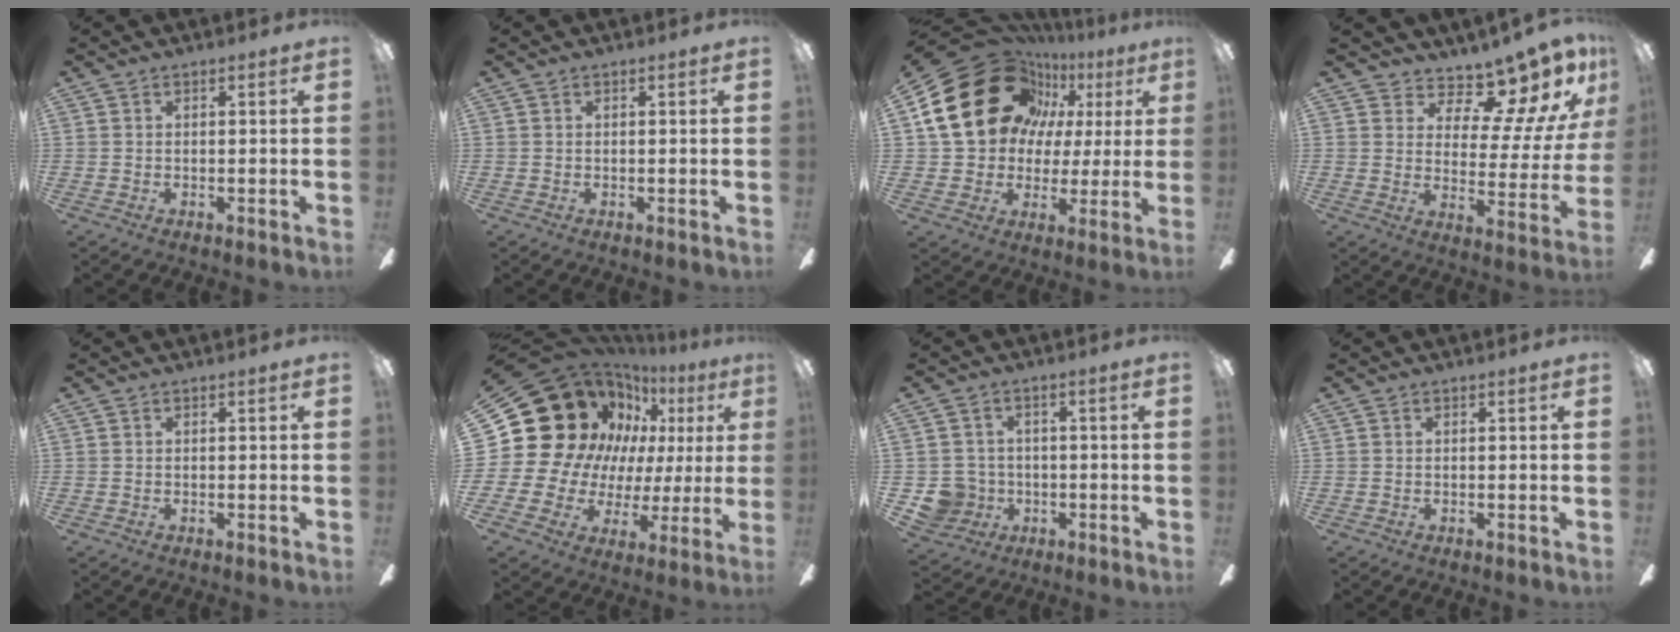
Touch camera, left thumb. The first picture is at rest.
{"total": 0.0}
{"total": 25.2, "force": [8.4, 20.1, 12.6], "torque": [-0.236, -0.038, 0.172]}
{"total": 13.1, "force": [10.5, 5.5, 5.4], "torque": [-0.085, -0.086, 0.184]}
{"total": 0.0}
{"total": 22.4, "force": [9.5, 17.5, 10.2], "torque": [-0.212, -0.077, 0.217]}
{"total": 6.7, "force": [-1.5, 6.4, 1.0], "torque": [-0.042, 0.008, -0.023]}
{"total": 0.0}